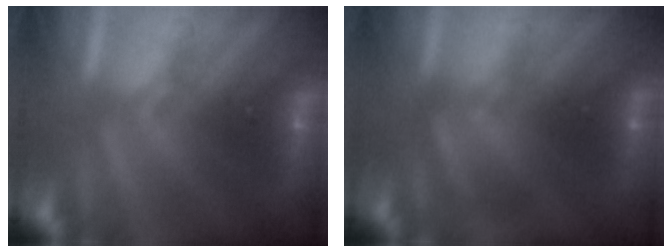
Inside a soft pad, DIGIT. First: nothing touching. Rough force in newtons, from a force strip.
{"total": 2.4}